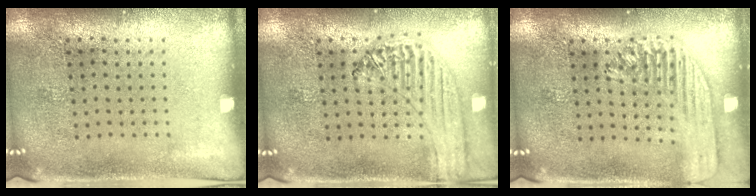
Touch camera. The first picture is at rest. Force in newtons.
{"total": 1.2, "press": 1.2, "slide": 0.1}
{"total": 1.8, "press": 1.6, "slide": 0.8}